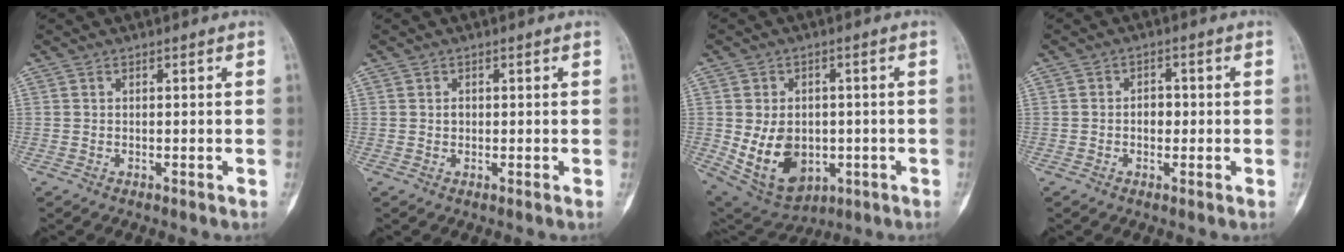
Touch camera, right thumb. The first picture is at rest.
{"total": 0.9, "force": [0.3, 0.9, 0.1], "torque": [0.002, 0.002, 0.005]}
{"total": 13.0, "force": [-1.9, 9.5, 8.6], "torque": [-0.119, 0.005, -0.002]}
{"total": 2.6, "force": [-0.3, 1.9, 1.8], "torque": [-0.008, 0.009, -0.008]}